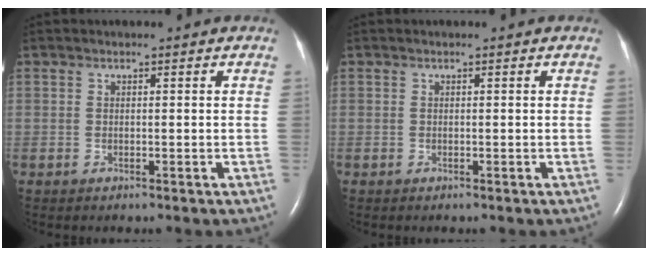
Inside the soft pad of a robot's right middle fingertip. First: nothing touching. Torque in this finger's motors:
{"motor_torque": [0.36, -0.36, -0.10, -0.21]}